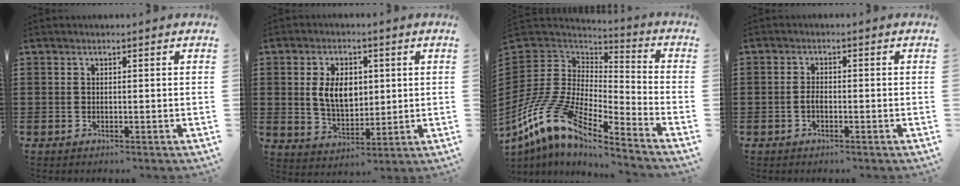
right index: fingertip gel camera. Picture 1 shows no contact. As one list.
[{"total": 6.9, "force": [1.1, 4.4, 5.2], "torque": [-0.102, 0.005, 0.012]}, {"total": 12.2, "force": [-9.5, 3.5, 6.8], "torque": [-0.179, -0.008, -0.197]}, {"total": 1.5, "force": [-0.7, 0.6, 1.3], "torque": [-0.034, -0.005, -0.014]}]